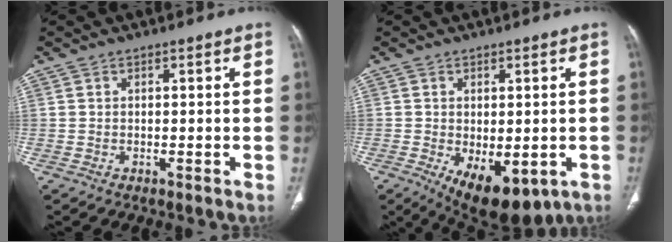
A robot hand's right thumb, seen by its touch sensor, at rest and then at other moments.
{"total": 11.4, "force": [-4.4, 5.8, 8.8], "torque": [-0.115, -0.007, -0.047]}